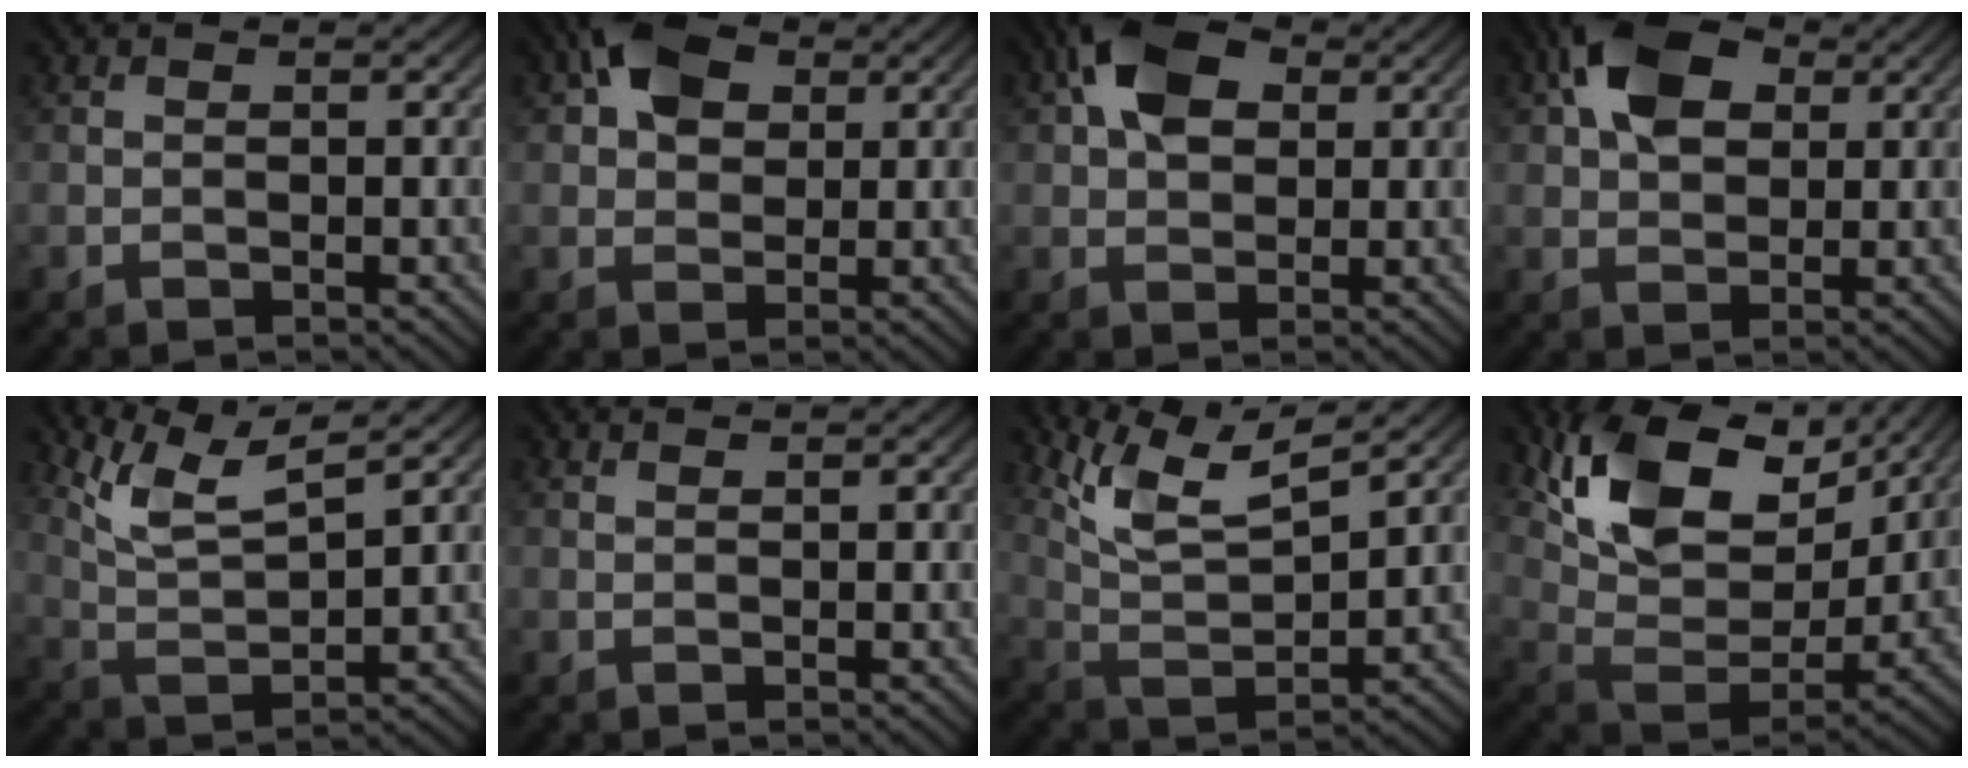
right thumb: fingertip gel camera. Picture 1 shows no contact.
{"total": 6.4, "force": [2.5, 4.4, 3.9], "torque": [-0.079, 0.011, 0.038]}
{"total": 7.4, "force": [2.5, 4.8, 5.0], "torque": [-0.103, 0.014, 0.035]}
{"total": 8.1, "force": [2.9, 5.2, 5.5], "torque": [-0.114, 0.014, 0.044]}
{"total": 7.2, "force": [5.1, 1.5, 4.8], "torque": [-0.112, 0.004, 0.110]}
{"total": 0.5, "force": [0.5, 0.0, 0.1], "torque": [-0.001, 0.001, 0.011]}
{"total": 8.4, "force": [5.7, 2.2, 5.8], "torque": [-0.132, 0.005, 0.119]}
{"total": 14.5, "force": [7.3, 8.1, 9.5], "torque": [-0.201, -0.002, 0.139]}